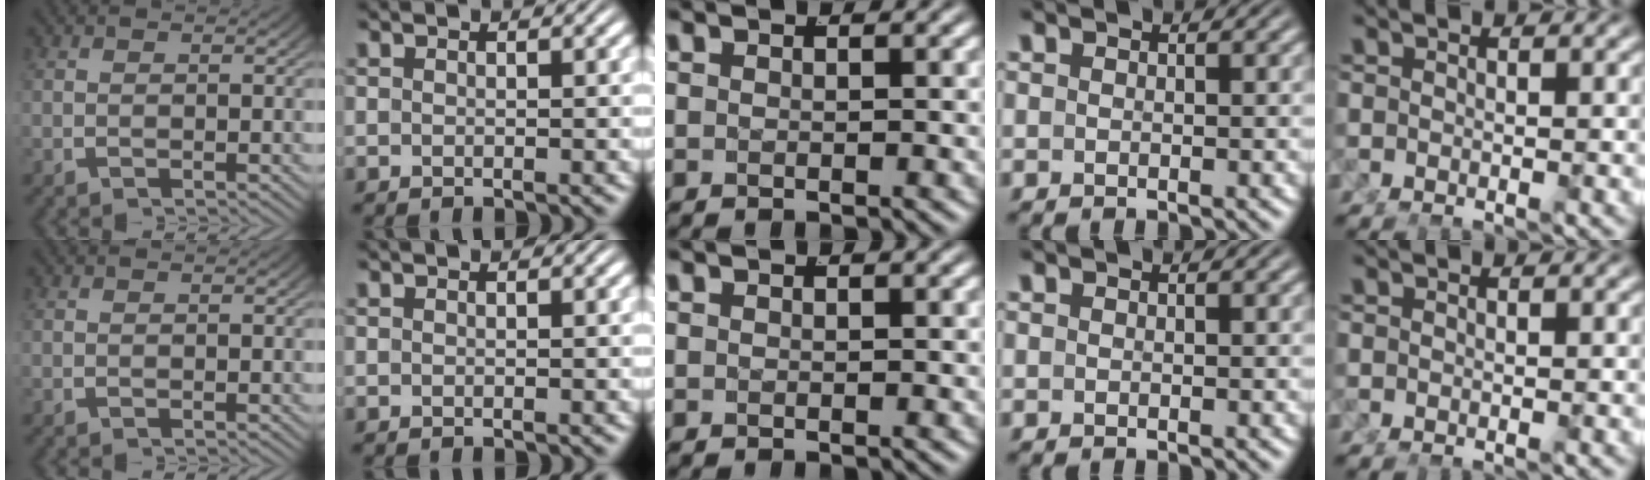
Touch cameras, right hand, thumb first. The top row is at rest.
{}